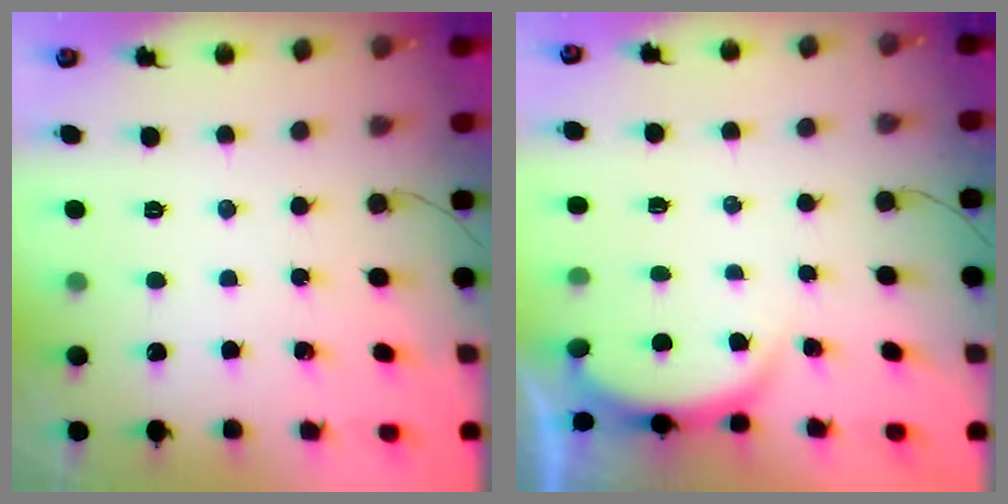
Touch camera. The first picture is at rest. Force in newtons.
{"total": 2.8, "press": 2.7, "slide": 0.6}